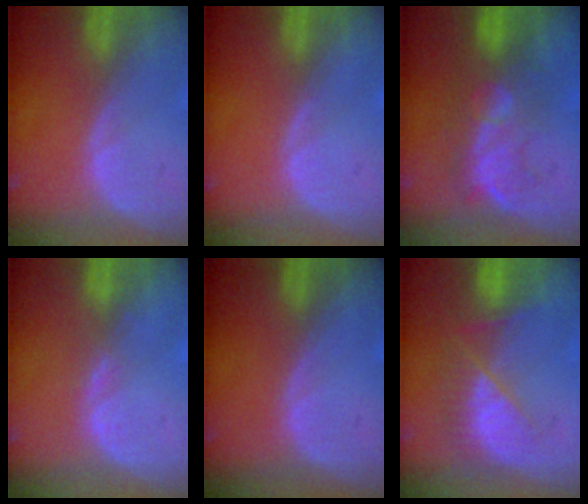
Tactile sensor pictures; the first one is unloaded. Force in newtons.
{"total": 0.0}
{"total": 7.9, "press": 7.7, "slide": 1.3}
{"total": 1.9, "press": 1.5, "slide": 1.1}
{"total": 0.0}
{"total": 7.6, "press": 6.9, "slide": 3.1}